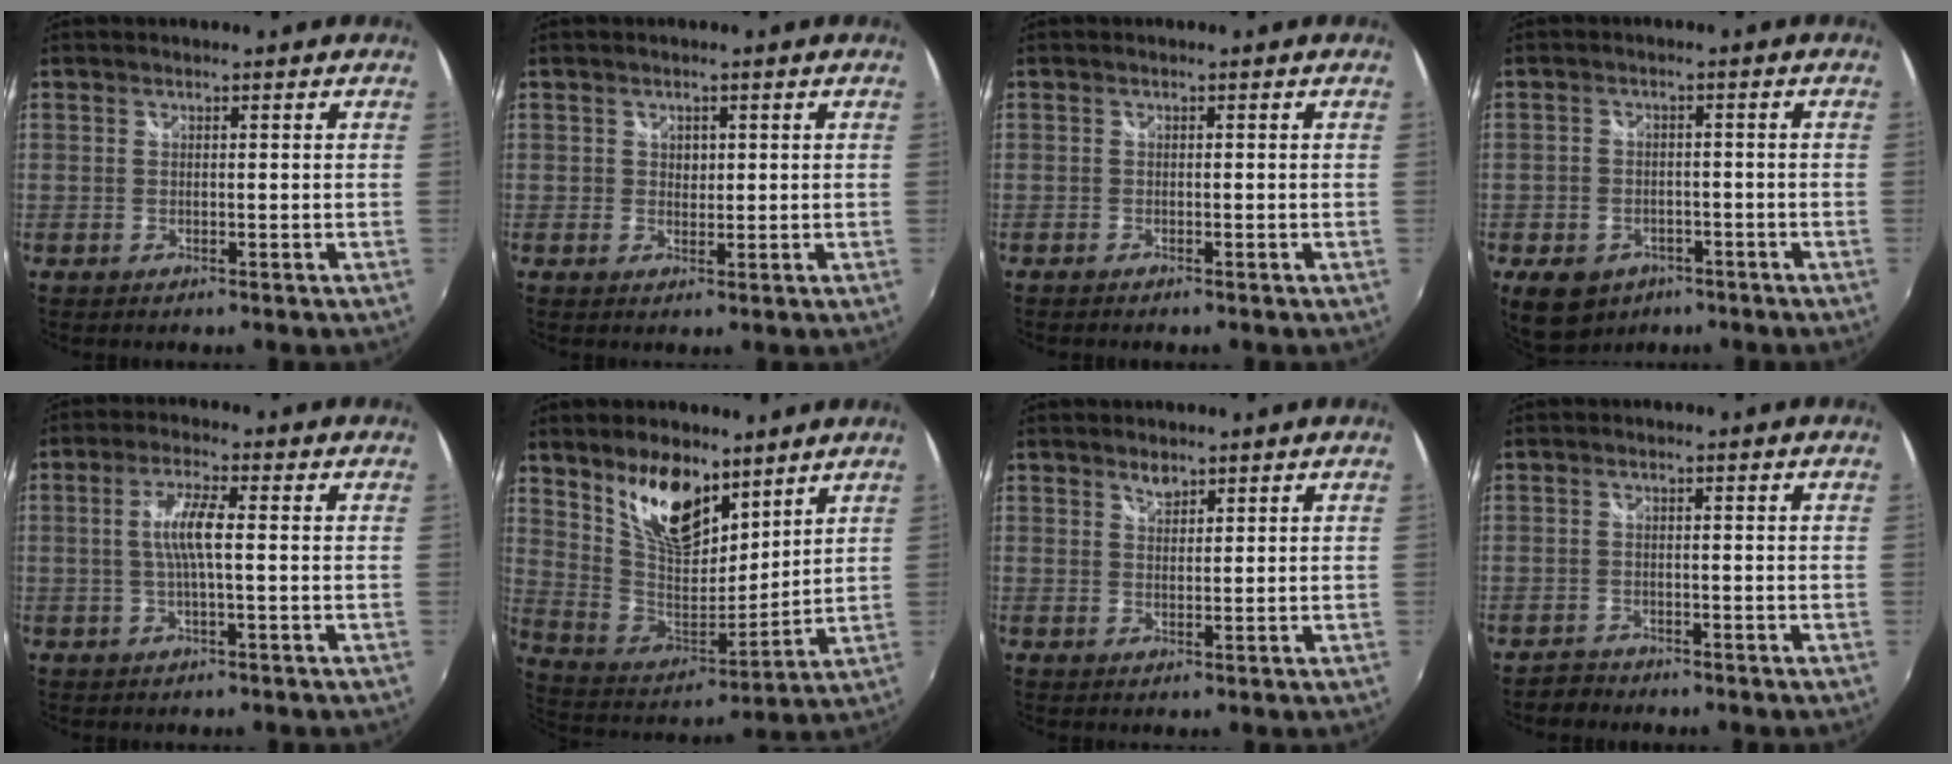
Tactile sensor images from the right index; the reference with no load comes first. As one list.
[{"total": 1.7, "force": [0.5, 1.5, 0.6], "torque": [-0.005, 0.002, 0.008]}, {"total": 0.9, "force": [-0.8, 0.2, 0.2], "torque": [-0.007, -0.004, -0.018]}, {"total": 9.9, "force": [-5.7, 7.1, 3.9], "torque": [-0.108, -0.001, -0.078]}, {"total": 5.7, "force": [0.0, 0.7, 5.6], "torque": [-0.107, 0.002, 0.002]}, {"total": 15.9, "force": [10.2, 7.6, 9.6], "torque": [-0.177, -0.008, 0.198]}, {"total": 2.0, "force": [1.7, 0.8, 0.7], "torque": [-0.008, 0.001, 0.029]}, {"total": 2.3, "force": [-2.1, 1.0, -0.2], "torque": [-0.004, 0.002, -0.038]}]